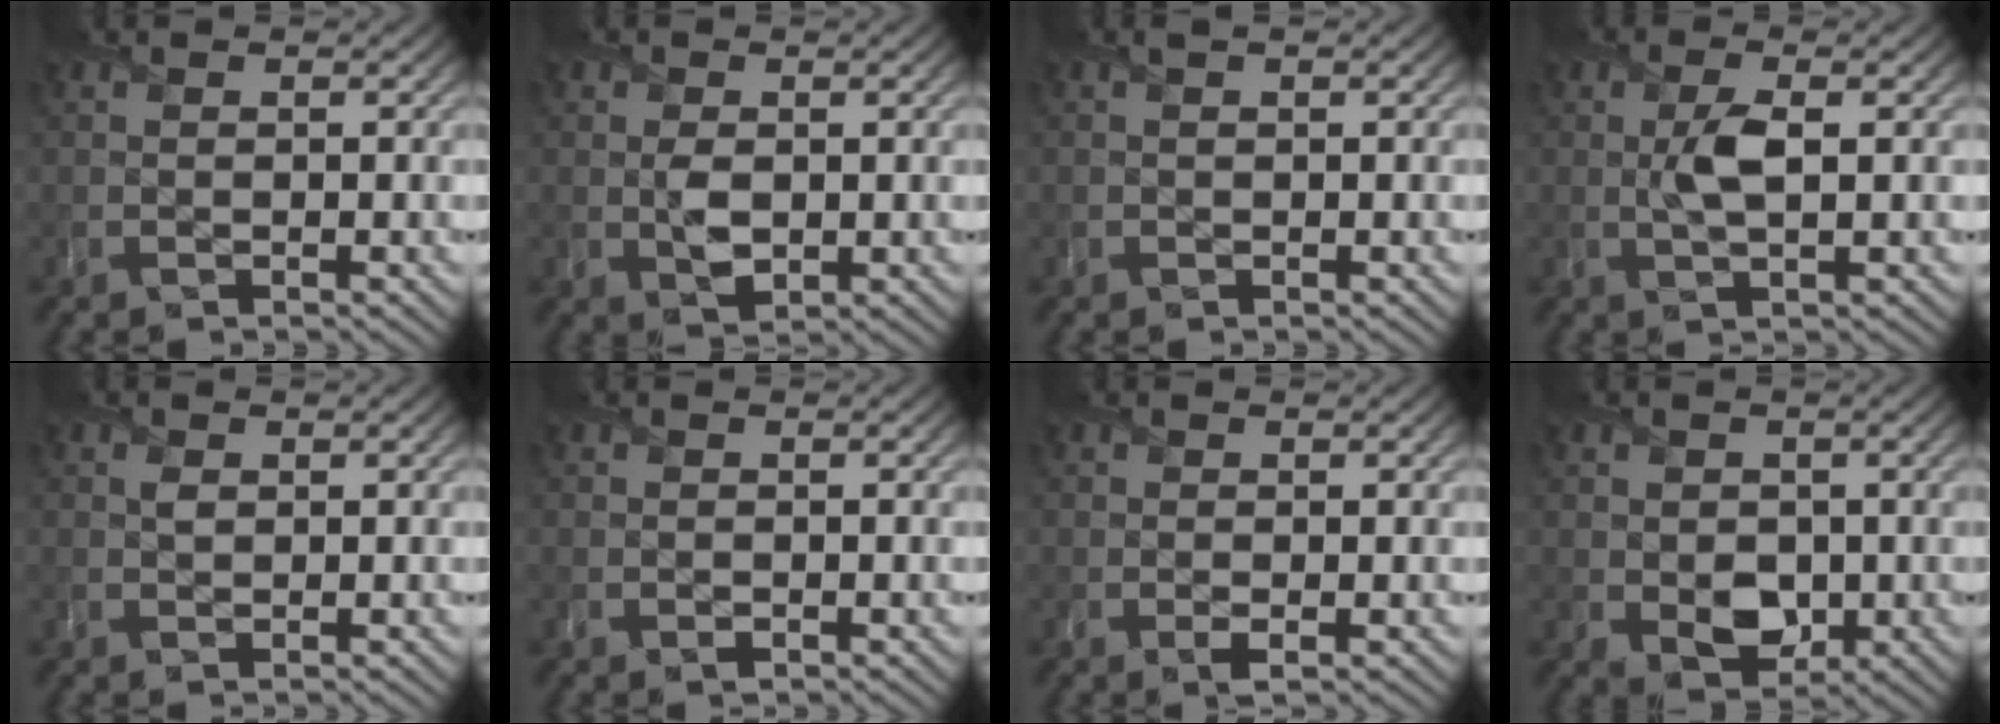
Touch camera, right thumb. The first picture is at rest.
{"total": 2.7, "force": [0.0, 1.9, 2.0], "torque": [-0.043, -0.009, 0.001]}
{"total": 0.9, "force": [0.3, 0.5, 0.6], "torque": [-0.013, 0.000, 0.004]}
{"total": 3.7, "force": [0.4, 1.4, 3.4], "torque": [-0.073, -0.001, 0.004]}
{"total": 1.1, "force": [0.4, 0.8, 0.6], "torque": [-0.013, -0.003, 0.006]}
{"total": 0.8, "force": [-0.2, 0.7, 0.4], "torque": [-0.006, -0.007, -0.005]}
{"total": 1.1, "force": [-0.1, 0.7, 0.8], "torque": [-0.017, -0.006, -0.004]}
{"total": 4.2, "force": [-0.1, 3.5, 2.4], "torque": [-0.055, -0.017, 0.001]}